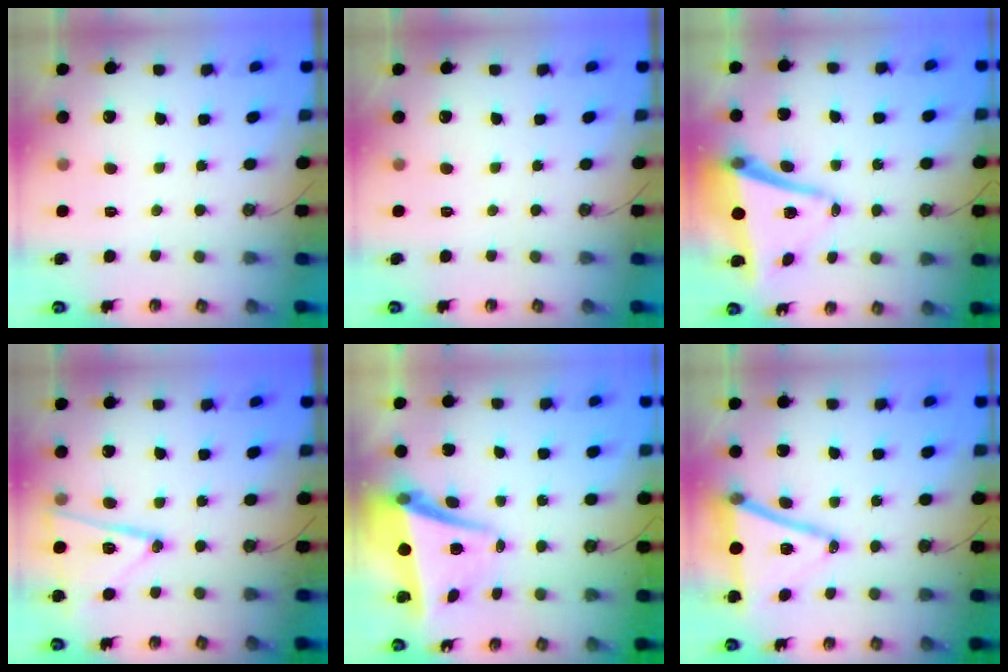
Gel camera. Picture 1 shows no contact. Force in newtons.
{"total": 0.0}
{"total": 10.6, "press": 10.4, "slide": 1.9}
{"total": 15.2, "press": 15.0, "slide": 2.3}
{"total": 8.9, "press": 8.7, "slide": 2.1}
{"total": 14.7, "press": 14.1, "slide": 4.0}